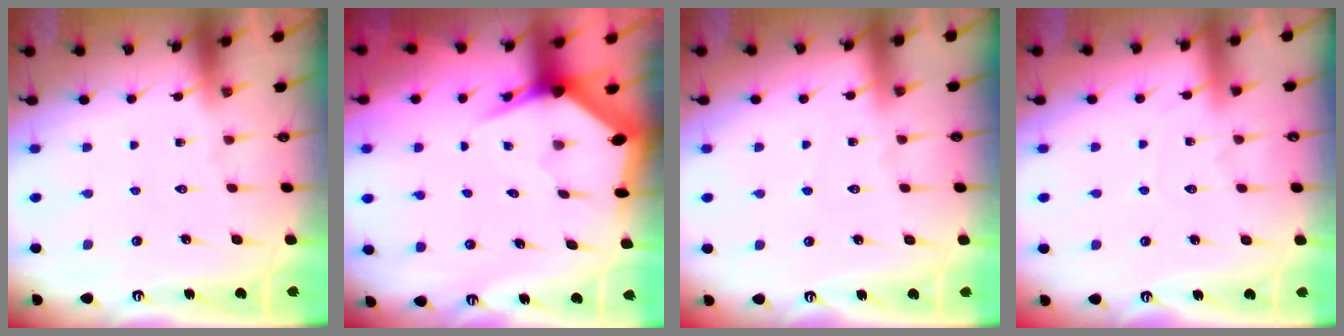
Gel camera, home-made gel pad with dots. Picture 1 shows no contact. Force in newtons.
{"total": 4.9, "press": 4.9, "slide": 0.5}
{"total": 2.9, "press": 2.9, "slide": 0.4}
{"total": 2.7, "press": 2.7, "slide": 0.3}